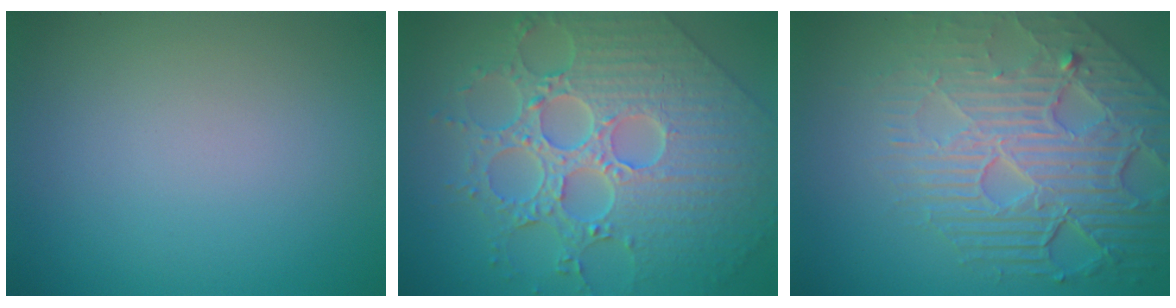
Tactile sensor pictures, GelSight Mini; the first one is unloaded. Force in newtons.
{"total": 9.4, "press": 6.9, "slide": 6.4}
{"total": 8.7, "press": 5.9, "slide": 6.5}